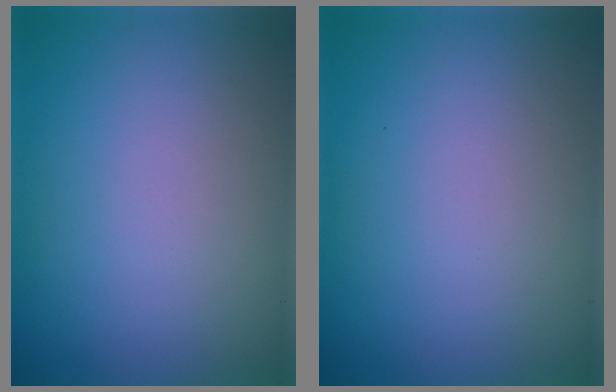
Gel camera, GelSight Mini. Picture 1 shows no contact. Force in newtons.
{"total": 0.0}